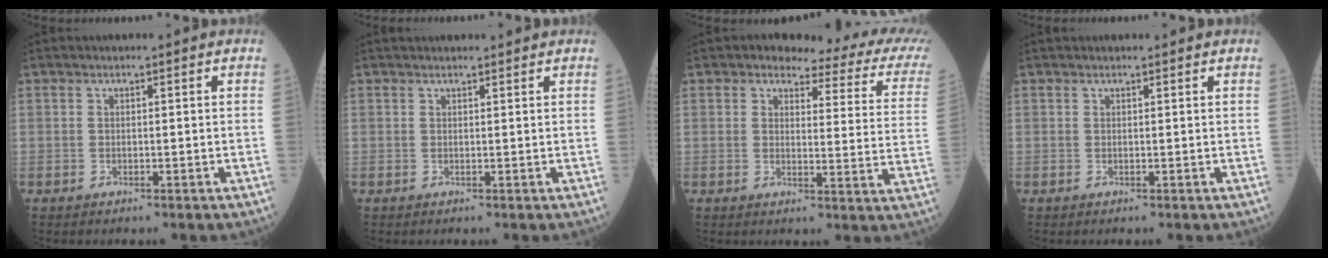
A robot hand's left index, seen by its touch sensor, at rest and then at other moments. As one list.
[{"total": 4.7, "force": [4.5, 0.6, 1.4], "torque": [-0.010, 0.033, 0.056]}, {"total": 12.8, "force": [10.4, 3.0, 6.7], "torque": [-0.072, -0.032, 0.091]}, {"total": 2.4, "force": [2.3, 0.3, 0.7], "torque": [-0.006, 0.027, 0.031]}]